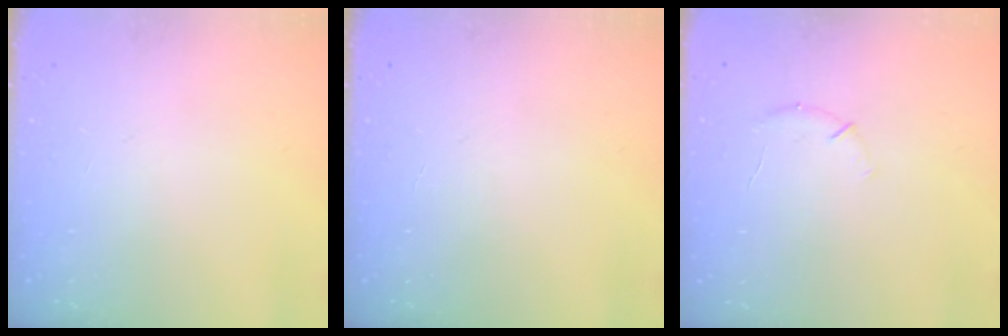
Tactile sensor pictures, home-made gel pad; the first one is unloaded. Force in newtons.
{"total": 0.0}
{"total": 5.7, "press": 5.5, "slide": 1.3}